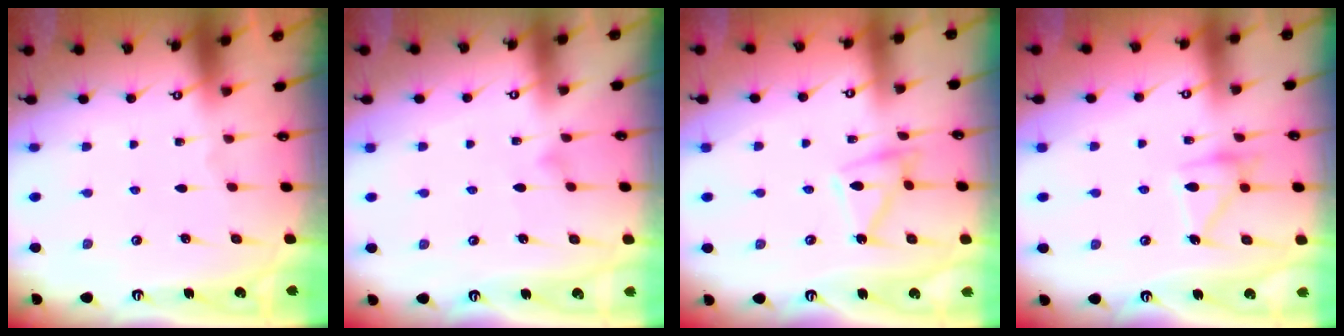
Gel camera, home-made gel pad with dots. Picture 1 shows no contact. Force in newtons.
{"total": 3.9, "press": 3.8, "slide": 0.2}
{"total": 10.5, "press": 10.5, "slide": 0.3}
{"total": 13.6, "press": 13.6, "slide": 0.7}